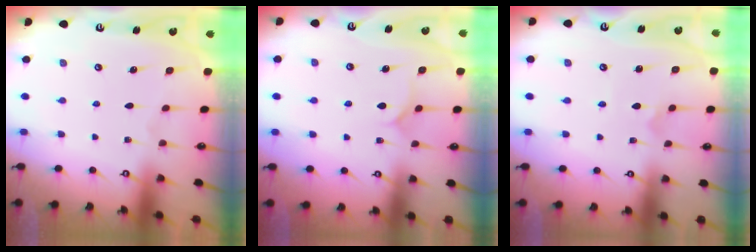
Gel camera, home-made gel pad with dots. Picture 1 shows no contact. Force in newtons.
{"total": 5.1, "press": 5.1, "slide": 0.4}
{"total": 2.8, "press": 2.8, "slide": 0.4}